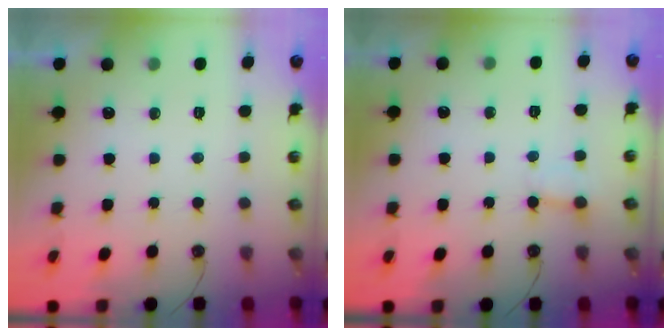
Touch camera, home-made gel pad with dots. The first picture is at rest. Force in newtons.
{"total": 1.7, "press": 1.7, "slide": 0.0}